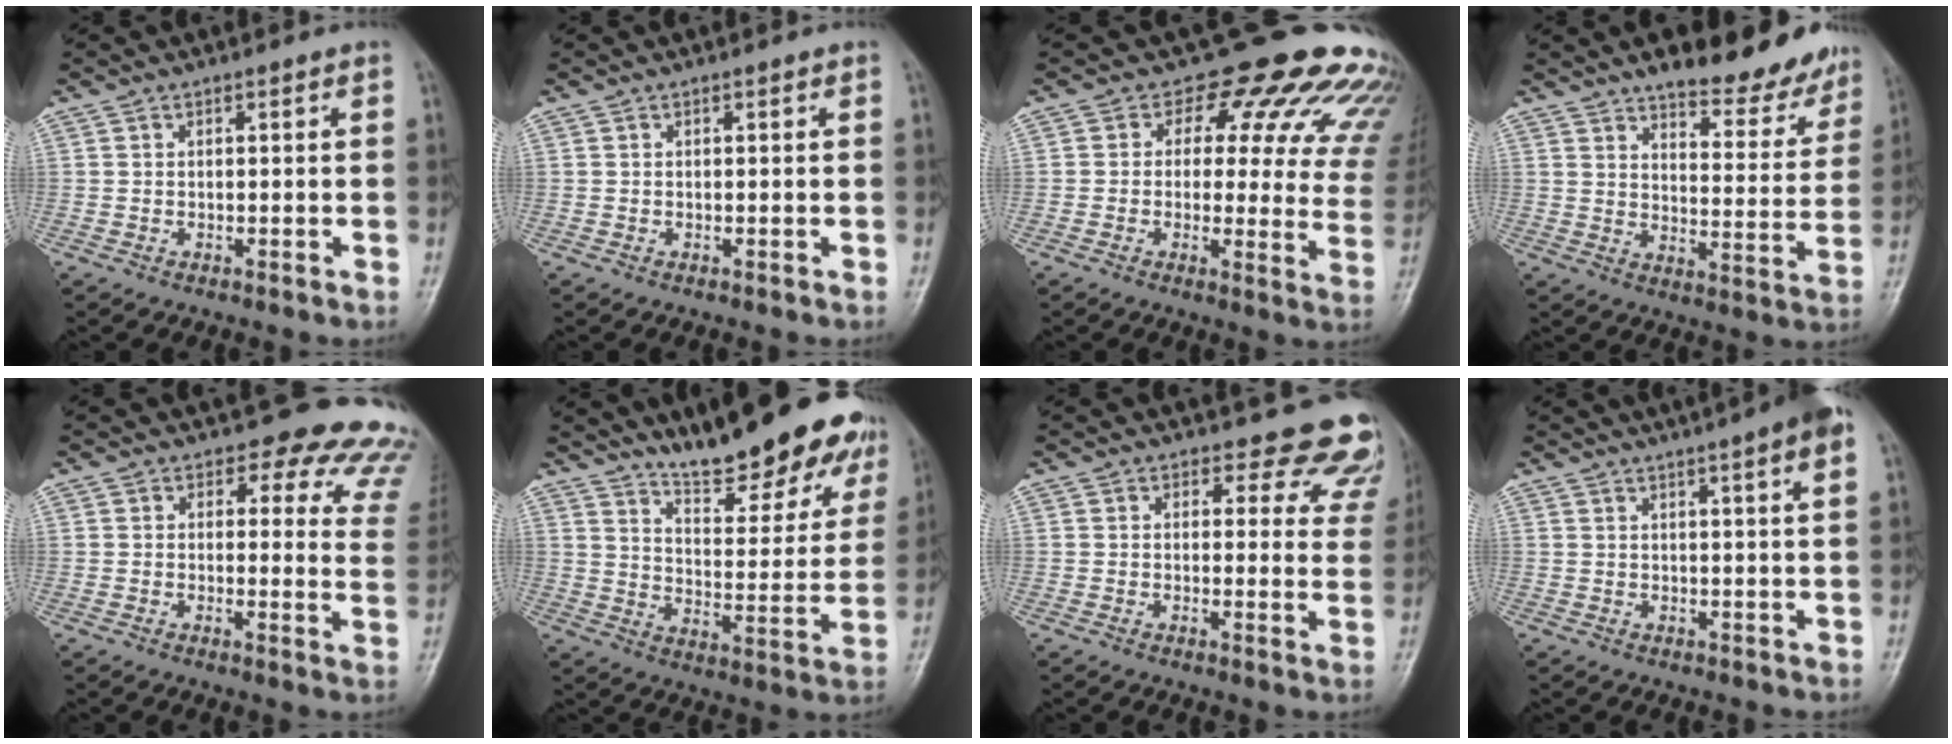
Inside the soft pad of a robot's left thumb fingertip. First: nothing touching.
{"total": 0.0}
{"total": 20.2, "force": [15.2, 9.3, 9.5], "torque": [-0.059, -0.079, 0.150]}
{"total": 18.6, "force": [15.3, 6.2, 8.5], "torque": [-0.058, -0.092, 0.193]}
{"total": 15.8, "force": [14.3, 6.0, 3.0], "torque": [0.036, -0.113, 0.119]}
{"total": 20.5, "force": [16.4, 5.0, 11.2], "torque": [-0.121, -0.092, 0.235]}
{"total": 12.3, "force": [11.2, 4.6, 1.8], "torque": [0.040, -0.081, 0.098]}
{"total": 9.3, "force": [5.8, 0.8, 7.2], "torque": [-0.096, 0.009, 0.068]}